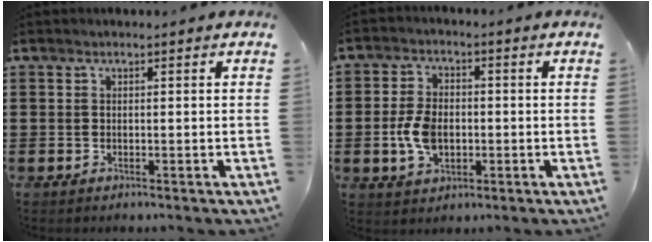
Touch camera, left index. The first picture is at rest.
{"total": 6.5, "force": [-1.0, 4.1, 5.0], "torque": [-0.124, -0.002, -0.024]}